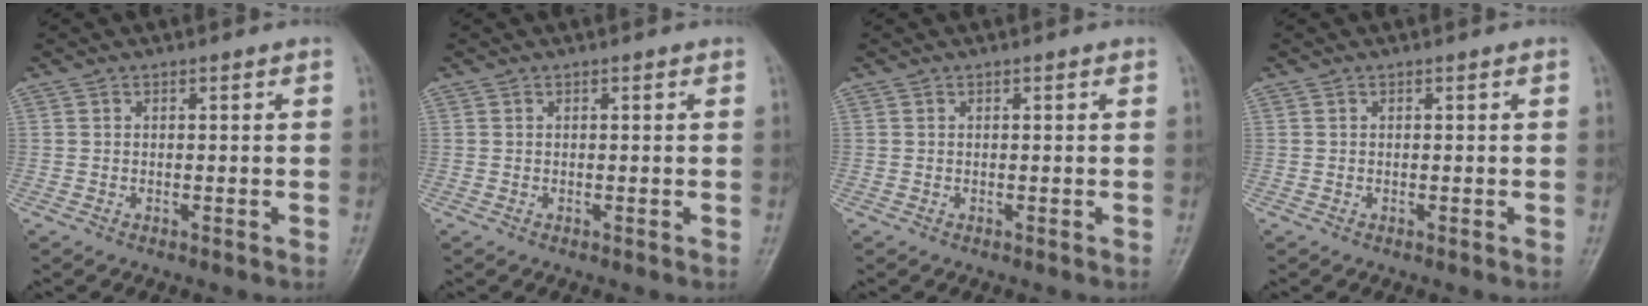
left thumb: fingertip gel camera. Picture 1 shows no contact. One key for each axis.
{"total": 0.0}
{"total": 0.0}
{"total": 0.0}